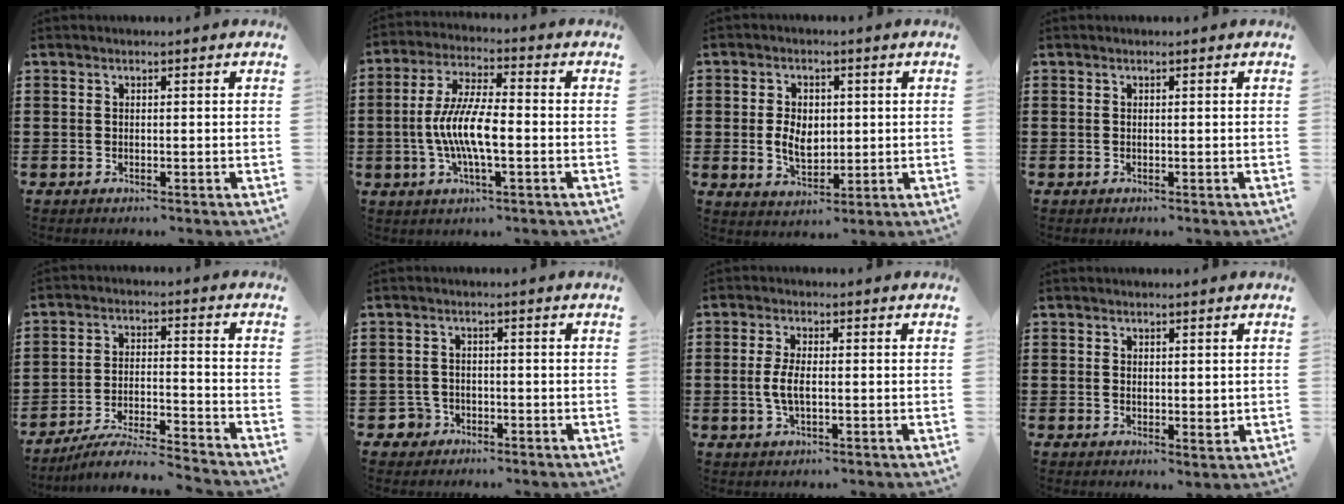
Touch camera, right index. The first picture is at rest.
{"total": 8.6, "force": [-1.6, 2.3, 8.2], "torque": [-0.176, -0.009, -0.036]}
{"total": 5.3, "force": [0.1, 3.7, 3.8], "torque": [-0.078, 0.007, -0.004]}
{"total": 0.0}
{"total": 6.2, "force": [-5.9, -0.2, 2.0], "torque": [-0.041, -0.001, -0.115]}
{"total": 2.4, "force": [-1.5, 1.7, 0.5], "torque": [-0.020, 0.000, -0.035]}
{"total": 3.8, "force": [-0.4, 1.4, 3.6], "torque": [-0.086, -0.007, -0.014]}
{"total": 1.7, "force": [0.5, 0.9, 1.3], "torque": [-0.017, -0.002, 0.009]}